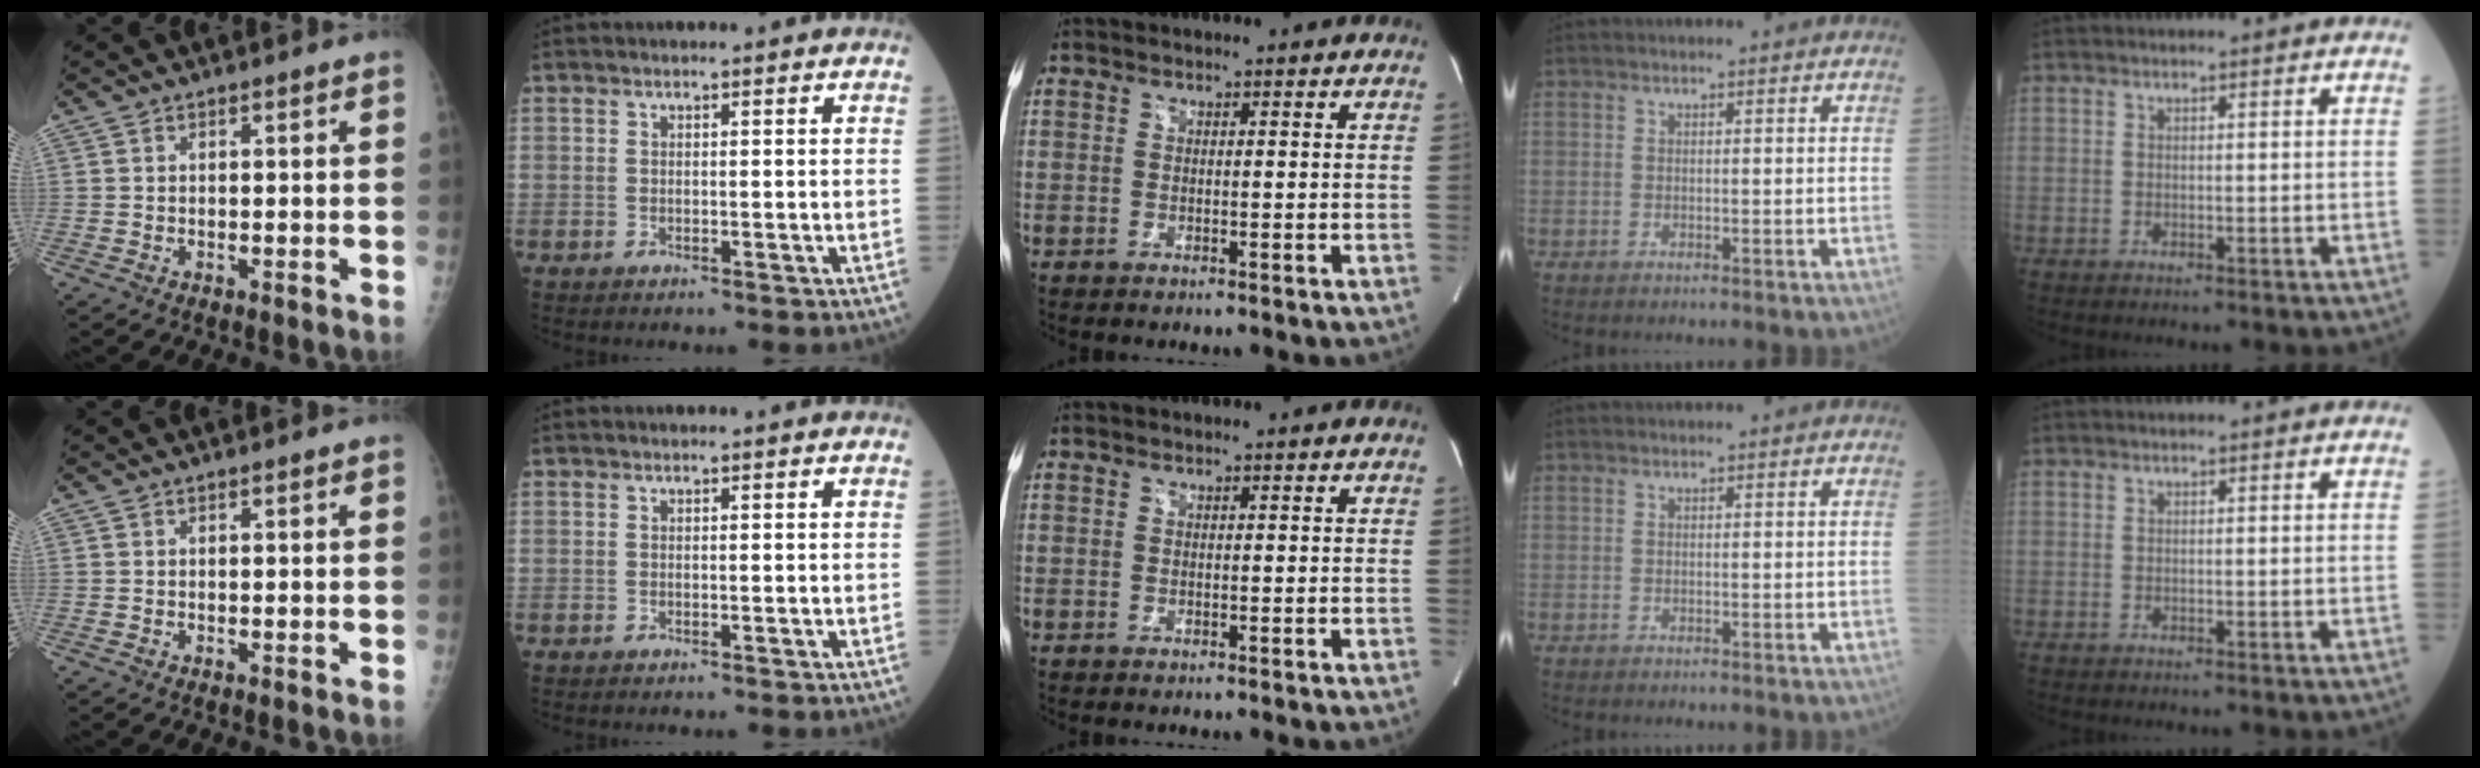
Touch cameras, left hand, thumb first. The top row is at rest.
{}